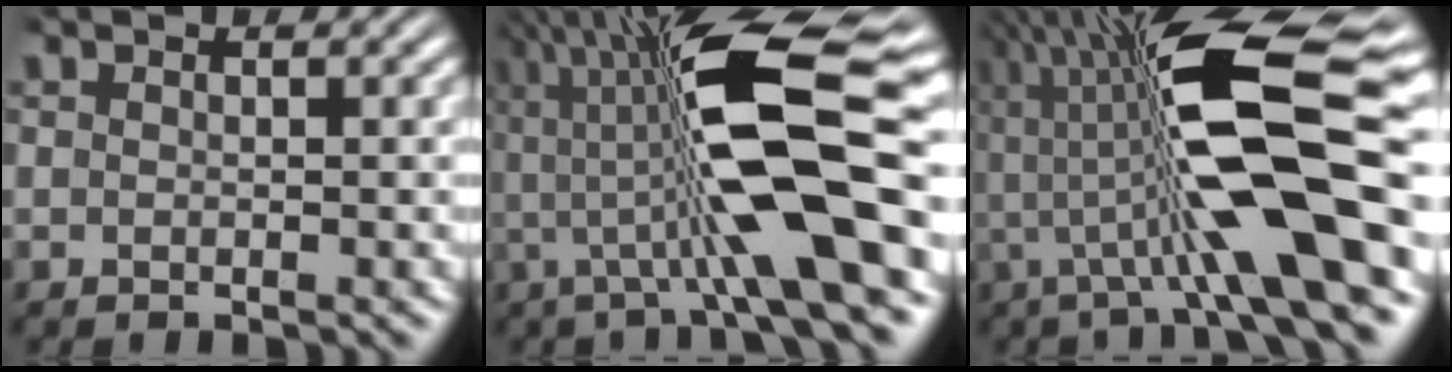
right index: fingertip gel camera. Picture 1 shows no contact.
{"total": 11.8, "force": [2.2, 3.8, 11.0], "torque": [-0.195, 0.012, 0.033]}
{"total": 13.0, "force": [1.7, 4.4, 12.1], "torque": [-0.222, 0.011, 0.024]}